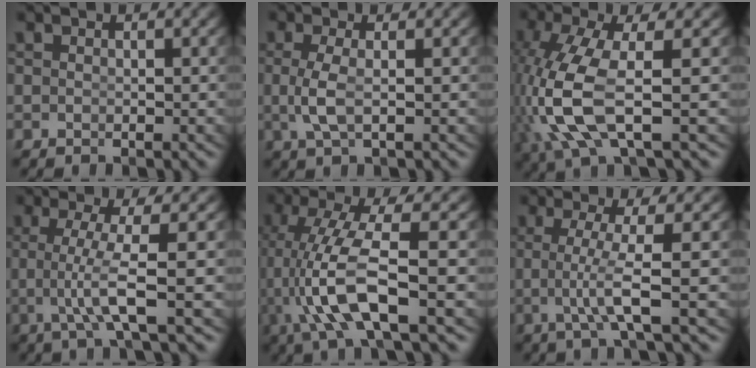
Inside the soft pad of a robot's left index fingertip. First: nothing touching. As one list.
[{"total": 2.3, "force": [-0.2, 0.2, 2.3], "torque": [-0.061, -0.013, 0.006]}, {"total": 6.7, "force": [-0.6, 2.2, 6.3], "torque": [-0.158, -0.022, 0.006]}, {"total": 4.5, "force": [-0.4, -0.7, 4.4], "torque": [-0.089, -0.010, -0.002]}, {"total": 6.7, "force": [-1.0, 1.8, 6.4], "torque": [-0.143, -0.014, -0.007]}, {"total": 4.1, "force": [-0.3, -0.9, 4.0], "torque": [-0.080, -0.010, 0.000]}]